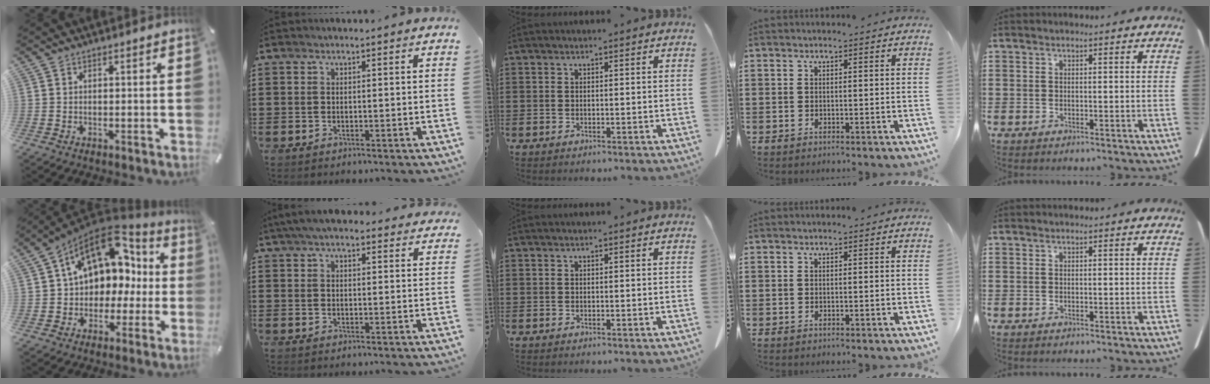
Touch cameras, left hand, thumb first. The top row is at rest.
{"thumb": {"total": 15.0, "force": [5.5, 11.0, 8.5], "torque": [-0.129, -0.033, 0.101]}, "index": {"total": 4.9, "force": [4.2, 1.2, 2.3], "torque": [-0.056, -0.001, 0.077]}}